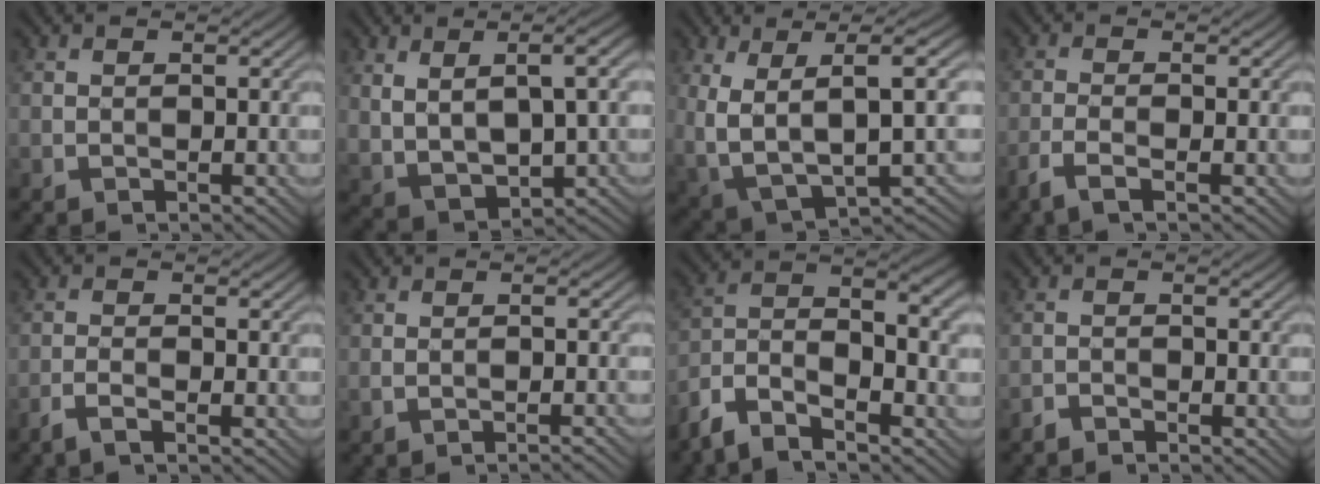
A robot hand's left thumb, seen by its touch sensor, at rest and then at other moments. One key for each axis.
{"total": 8.7, "fx": 2.2, "fy": 3.9, "fz": 7.4, "tx": -0.165, "ty": -0.010, "tz": 0.050}
{"total": 10.0, "fx": 1.5, "fy": 3.8, "fz": 9.1, "tx": -0.207, "ty": -0.006, "tz": 0.033}
{"total": 2.8, "fx": -1.8, "fy": 0.5, "fz": 2.1, "tx": -0.049, "ty": -0.002, "tz": -0.046}
{"total": 2.1, "fx": -1.5, "fy": 0.3, "fz": 1.5, "tx": -0.032, "ty": 0.000, "tz": -0.038}
{"total": 1.8, "fx": -0.8, "fy": 0.3, "fz": 1.6, "tx": -0.016, "ty": 0.008, "tz": -0.024}
{"total": 9.4, "fx": -5.4, "fy": 3.7, "fz": 6.8, "tx": -0.126, "ty": -0.005, "tz": -0.120}
{"total": 1.4, "fx": -1.3, "fy": 0.3, "fz": 0.3, "tx": -0.006, "ty": -0.001, "tz": -0.029}